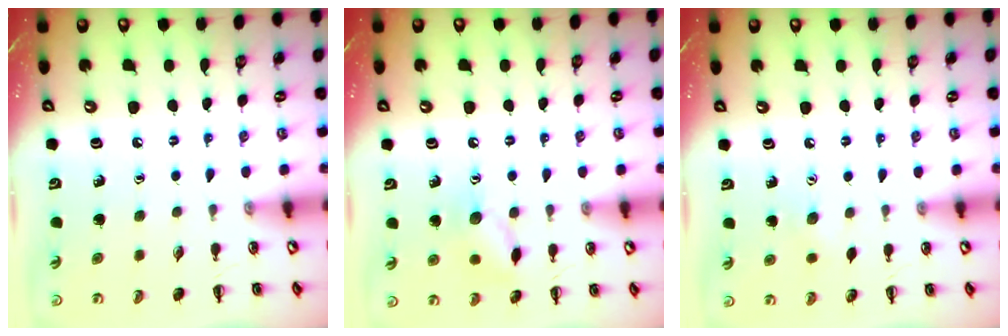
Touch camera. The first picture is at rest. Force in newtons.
{"total": 9.0, "press": 9.0, "slide": 0.9}
{"total": 3.8, "press": 3.7, "slide": 1.0}